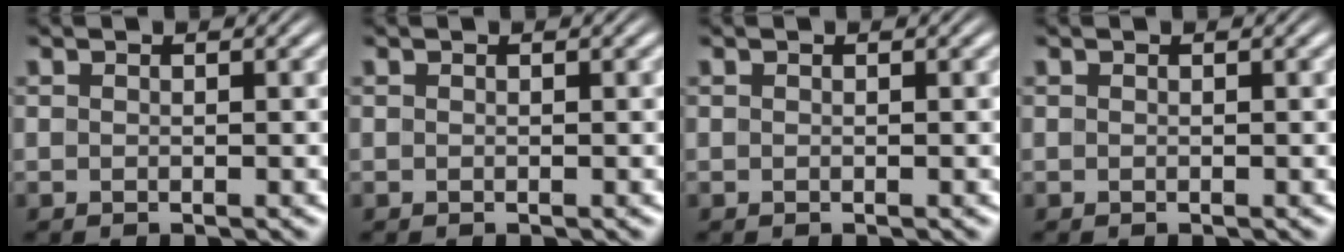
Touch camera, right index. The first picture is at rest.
{"total": 0.0}
{"total": 0.0}
{"total": 0.0}